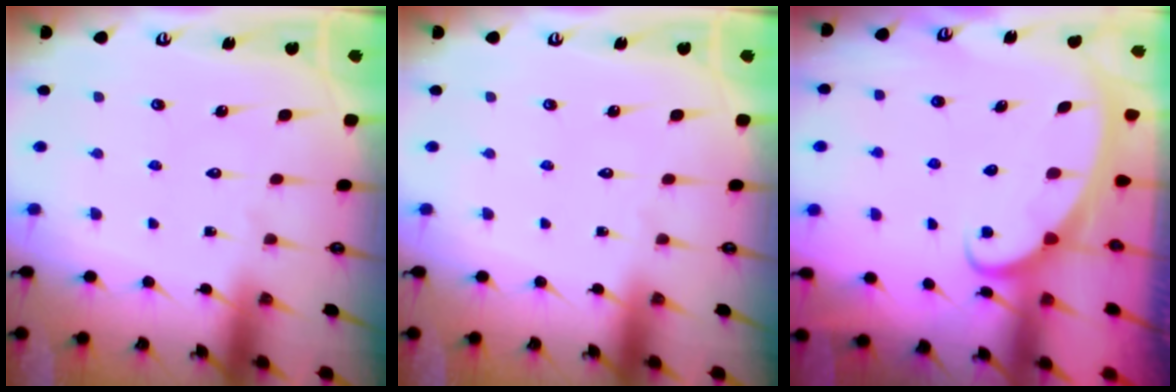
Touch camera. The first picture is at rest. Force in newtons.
{"total": 0.0}
{"total": 2.6, "press": 2.6, "slide": 0.3}